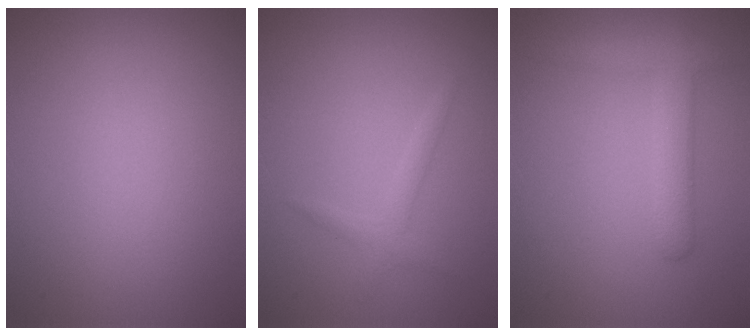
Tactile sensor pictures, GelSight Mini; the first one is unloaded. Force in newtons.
{"total": 1.3, "press": 1.3, "slide": 0.0}
{"total": 3.0, "press": 3.0, "slide": 0.2}